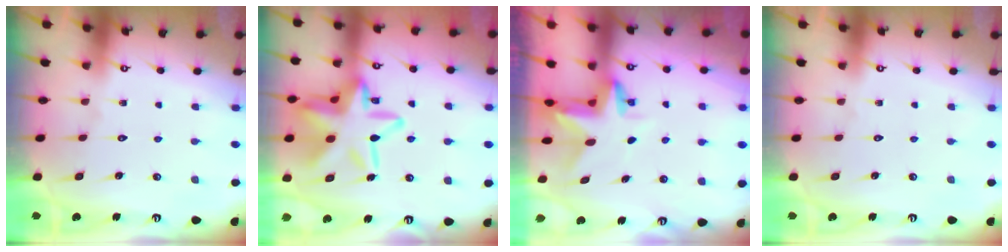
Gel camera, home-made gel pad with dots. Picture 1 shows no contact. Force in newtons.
{"total": 21.5, "press": 21.4, "slide": 1.8}
{"total": 3.3, "press": 3.3, "slide": 0.2}
{"total": 0.0}